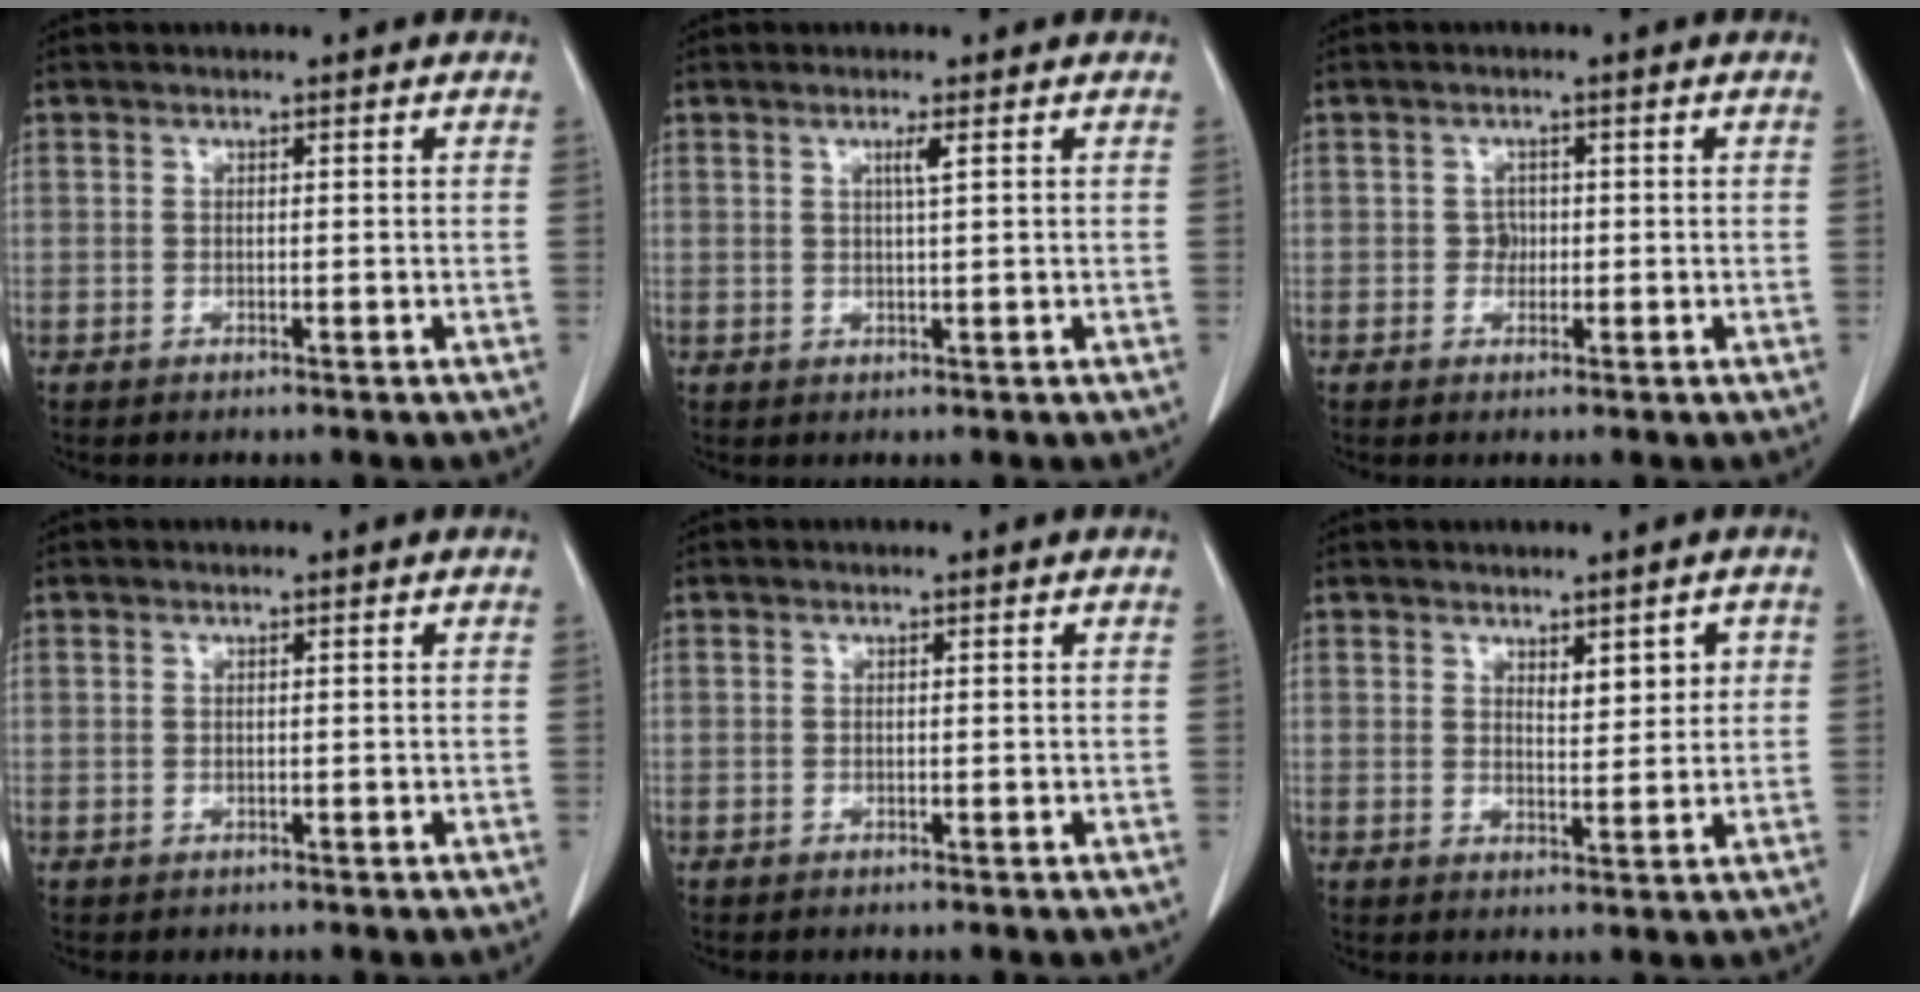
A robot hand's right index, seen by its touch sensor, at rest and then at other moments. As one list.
[{"total": 1.5, "force": [0.6, -0.3, 1.3], "torque": [-0.027, -0.002, 0.011]}, {"total": 1.4, "force": [-0.1, 1.3, 0.5], "torque": [-0.001, 0.008, -0.001]}, {"total": 0.6, "force": [-0.3, 0.5, -0.1], "torque": [-0.004, 0.006, -0.004]}, {"total": 0.0}, {"total": 3.6, "force": [1.5, 1.5, 2.9], "torque": [-0.043, 0.002, 0.027]}]